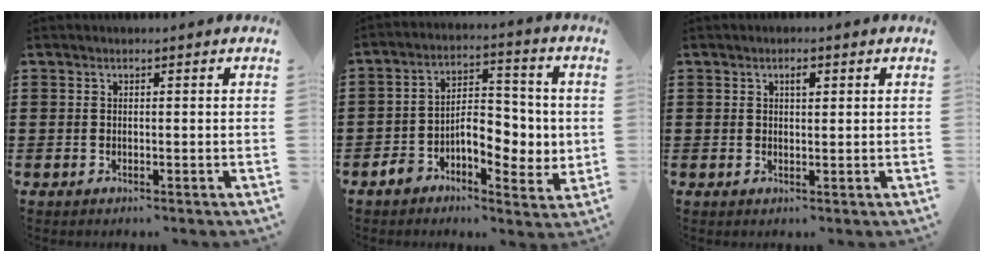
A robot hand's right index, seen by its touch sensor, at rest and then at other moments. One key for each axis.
{"total": 7.3, "fx": -1.8, "fy": 4.7, "fz": 5.3, "tx": -0.086, "ty": 0.008, "tz": -0.037}
{"total": 1.4, "fx": 0.6, "fy": 0.6, "fz": 1.2, "tx": -0.024, "ty": 0.006, "tz": 0.009}